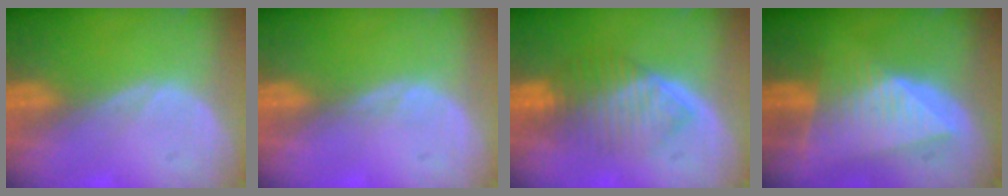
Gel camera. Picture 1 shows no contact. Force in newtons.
{"total": 0.8, "press": 0.6, "slide": 0.5}
{"total": 6.6, "press": 6.5, "slide": 1.0}
{"total": 8.7, "press": 7.9, "slide": 3.8}